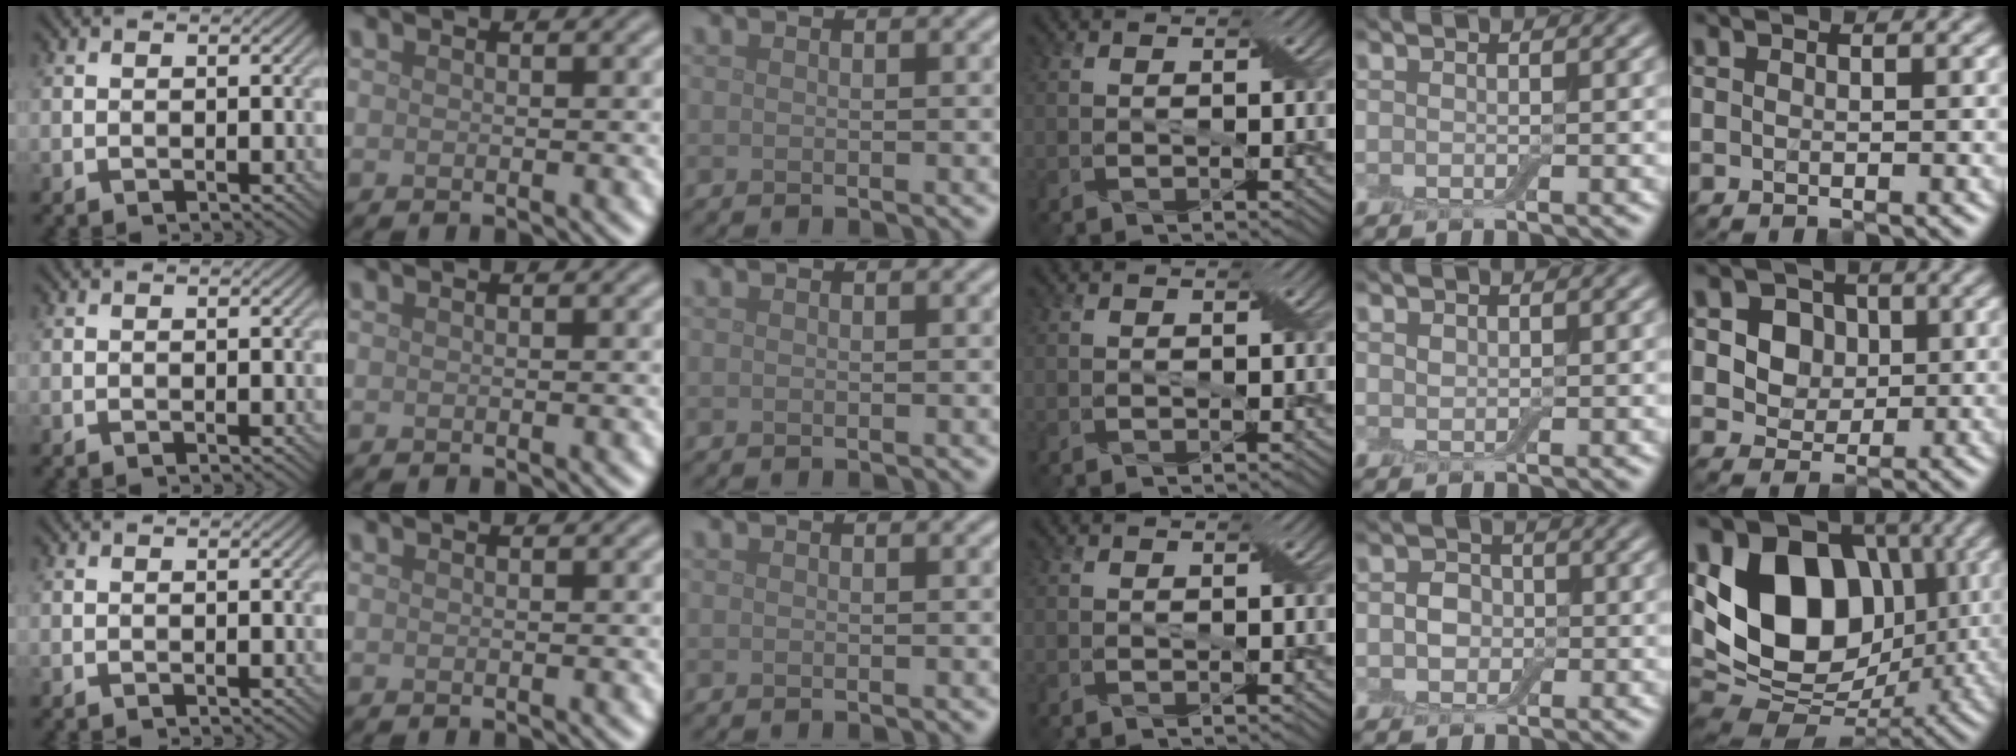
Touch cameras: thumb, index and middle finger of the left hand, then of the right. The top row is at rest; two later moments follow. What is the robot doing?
{"motion": "extract", "object": "drawer"}